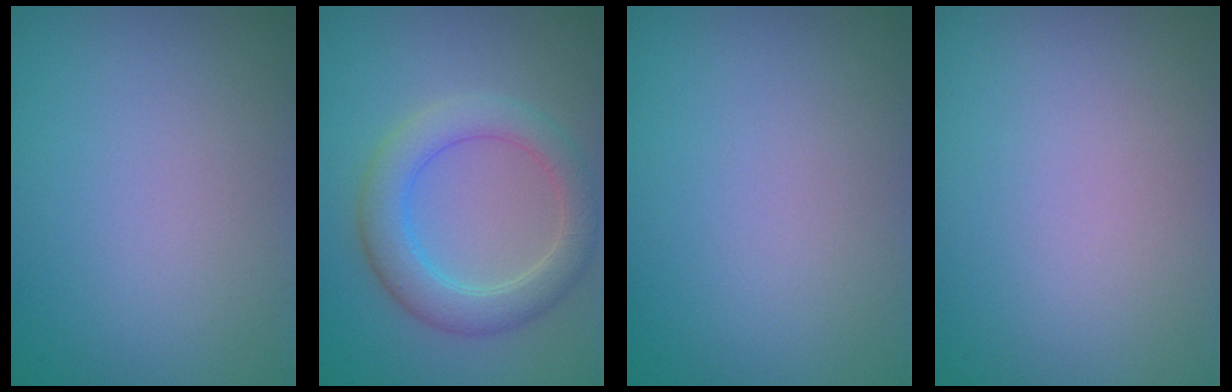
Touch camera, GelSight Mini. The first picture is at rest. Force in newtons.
{"total": 4.5, "press": 4.5, "slide": 0.2}
{"total": 0.0}
{"total": 0.0}